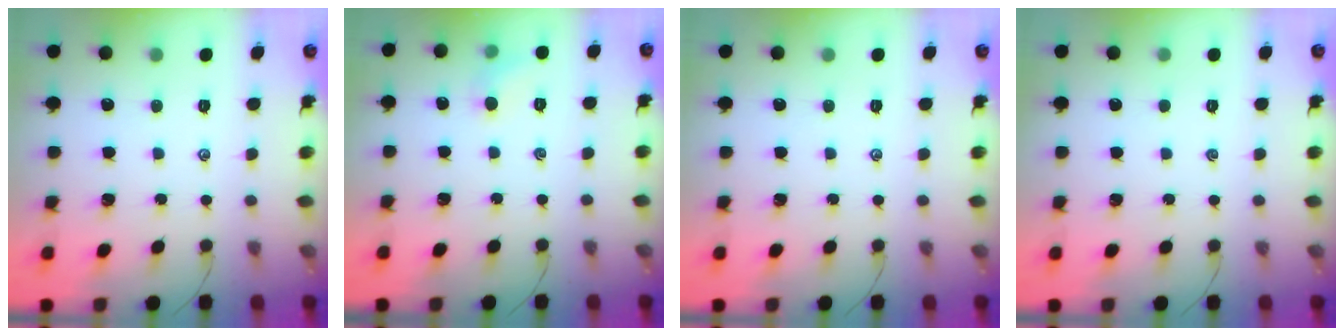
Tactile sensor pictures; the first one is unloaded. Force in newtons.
{"total": 5.1, "press": 4.9, "slide": 1.4}
{"total": 0.0}
{"total": 0.0}